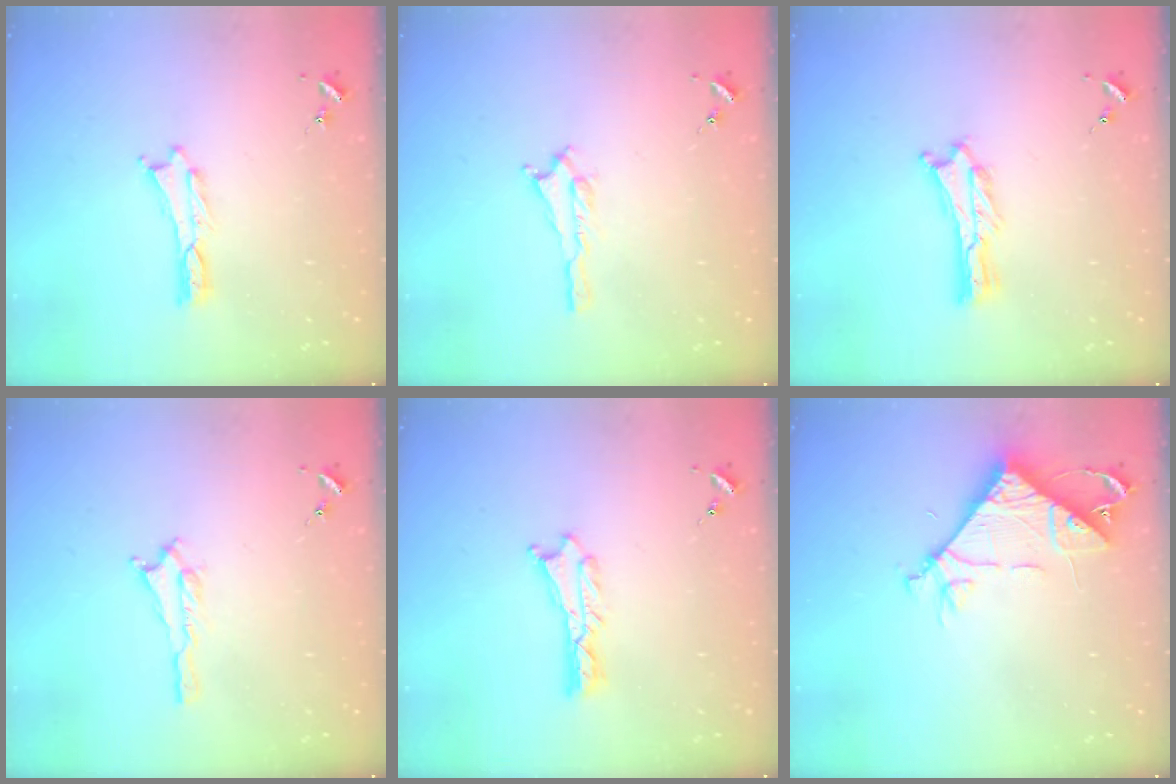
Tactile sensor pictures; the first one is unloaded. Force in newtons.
{"total": 1.4, "press": 1.4, "slide": 0.2}
{"total": 0.8, "press": 0.7, "slide": 0.2}
{"total": 1.4, "press": 1.4, "slide": 0.2}
{"total": 0.7, "press": 0.6, "slide": 0.2}
{"total": 7.9, "press": 7.8, "slide": 0.7}